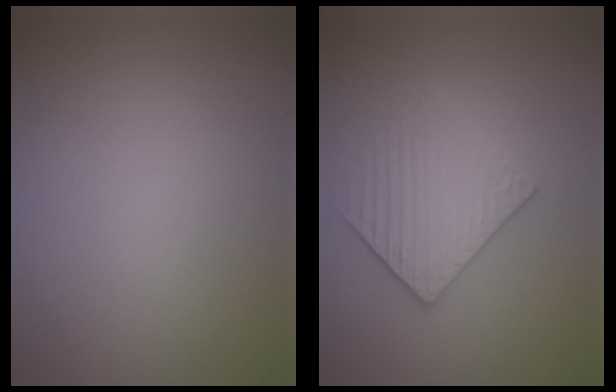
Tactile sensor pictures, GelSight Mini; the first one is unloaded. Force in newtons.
{"total": 3.4, "press": 3.2, "slide": 1.2}